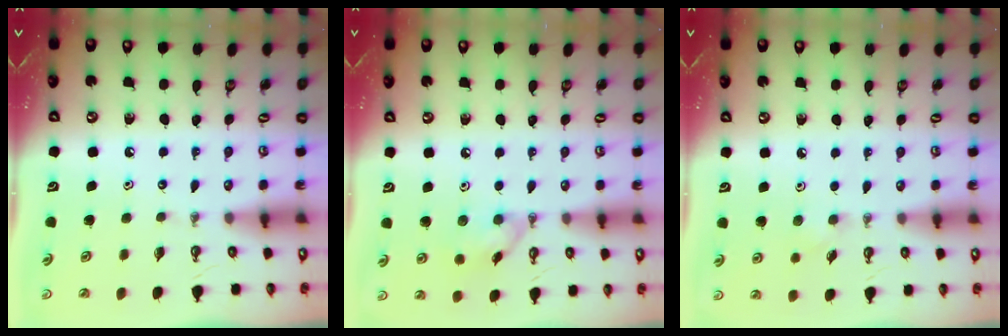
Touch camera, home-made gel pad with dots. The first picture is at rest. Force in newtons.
{"total": 8.7, "press": 8.7, "slide": 0.8}
{"total": 4.9, "press": 4.7, "slide": 1.3}